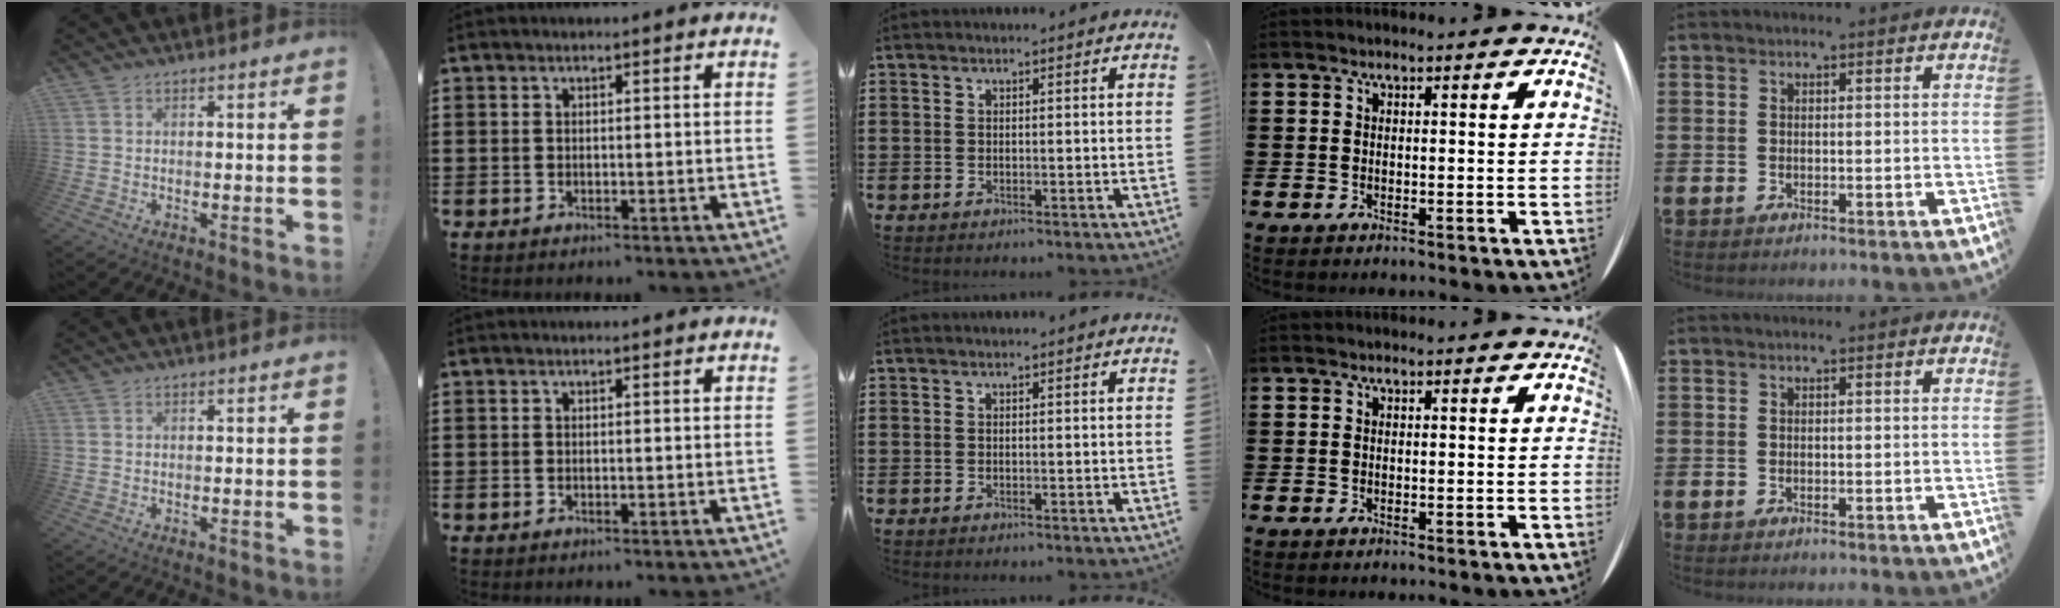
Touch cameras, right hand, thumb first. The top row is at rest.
{}